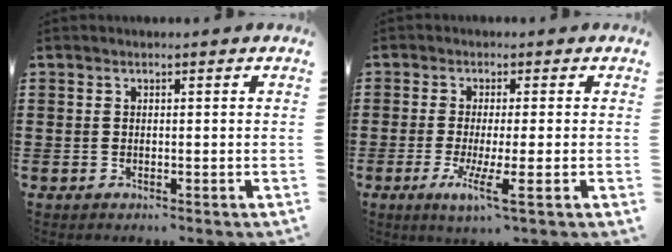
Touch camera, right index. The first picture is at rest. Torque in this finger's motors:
{"motor_torque": [0.83, 0.91, 0.52, 0.15]}